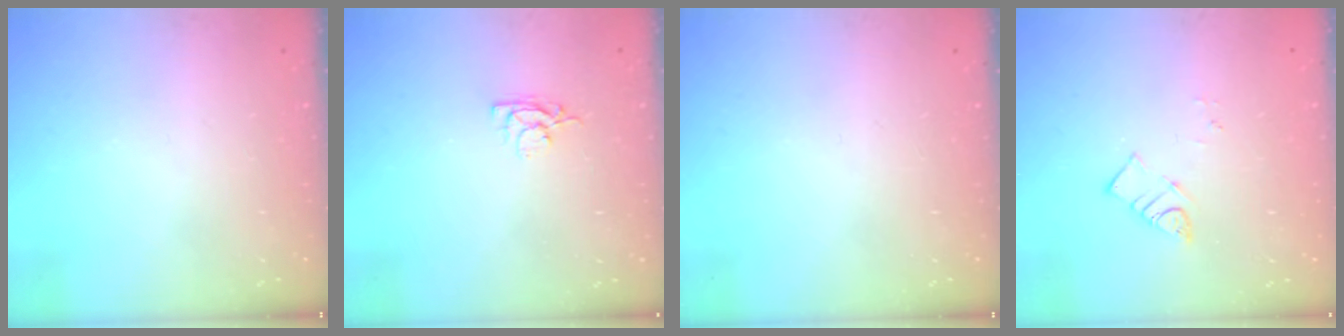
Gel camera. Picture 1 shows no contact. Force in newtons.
{"total": 3.9, "press": 3.9, "slide": 0.4}
{"total": 0.0}
{"total": 3.4, "press": 3.4, "slide": 0.2}